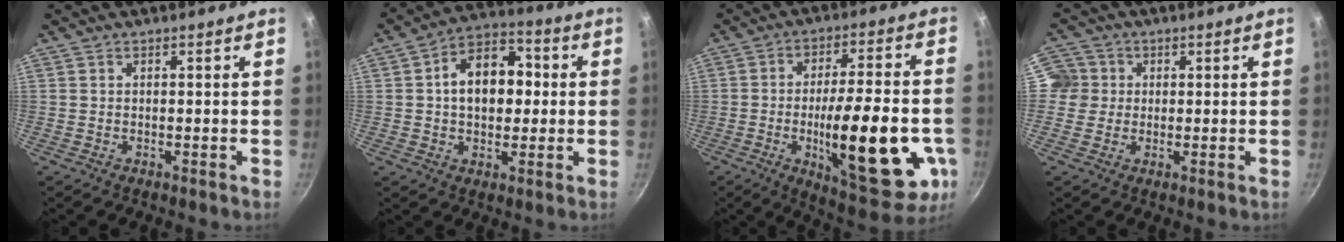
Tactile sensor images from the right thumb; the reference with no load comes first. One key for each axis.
{"total": 13.1, "fx": 1.1, "fy": 9.1, "fz": 9.4, "tx": -0.104, "ty": 0.025, "tz": 0.004}
{"total": 24.4, "fx": -6.2, "fy": 7.8, "fz": 22.3, "tx": -0.303, "ty": 0.008, "tz": -0.082}
{"total": 5.2, "fx": 0.5, "fy": 5.1, "fz": 1.0, "tx": 0.019, "ty": 0.003, "tz": -0.005}